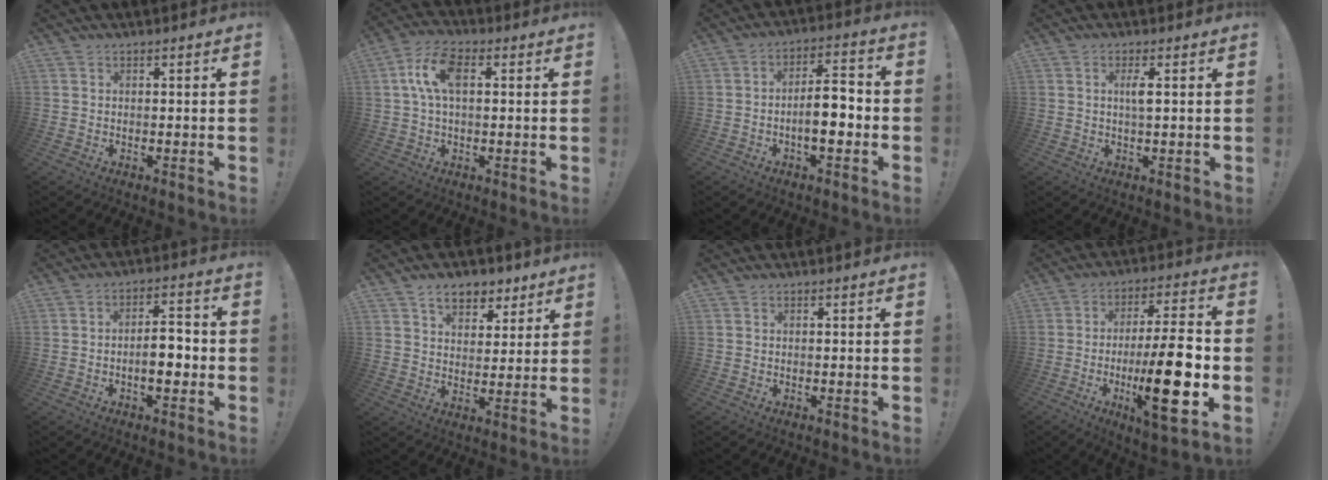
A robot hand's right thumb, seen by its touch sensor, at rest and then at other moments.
{"total": 9.8, "force": [2.2, 5.1, 8.0], "torque": [-0.159, 0.011, 0.040]}
{"total": 10.2, "force": [-2.6, 3.7, 9.1], "torque": [-0.139, 0.016, -0.049]}
{"total": 2.8, "force": [0.6, 0.3, 2.7], "torque": [-0.049, -0.002, 0.006]}
{"total": 7.9, "force": [-2.0, 3.5, 6.8], "torque": [-0.103, 0.012, -0.039]}
{"total": 9.2, "force": [5.9, 5.7, 4.2], "torque": [-0.058, -0.027, 0.108]}
{"total": 0.0}
{"total": 20.3, "force": [-4.9, 4.6, 19.2], "torque": [-0.309, 0.001, -0.076]}